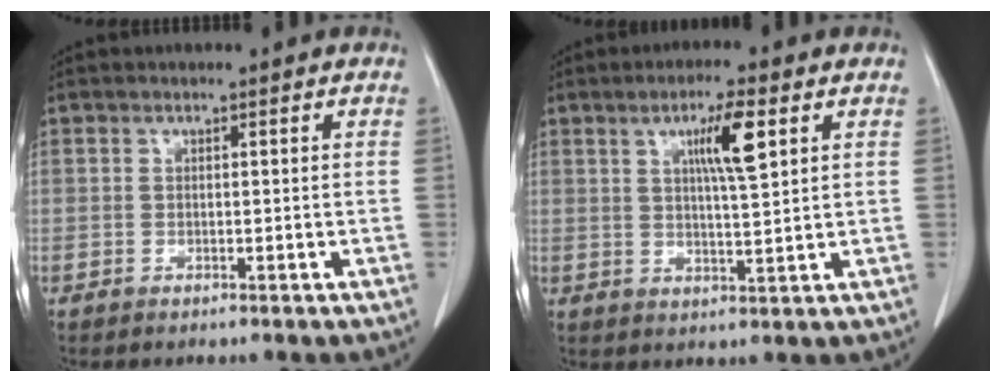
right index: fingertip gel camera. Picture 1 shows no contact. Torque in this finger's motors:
{"motor_torque": [1.01, 0.41, 0.43, 0.08]}